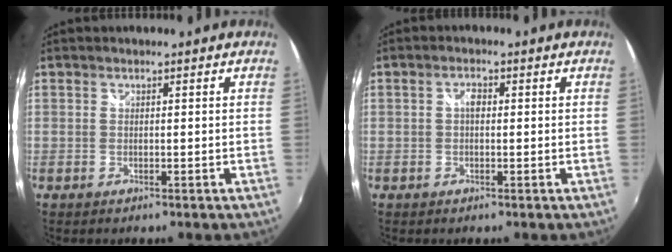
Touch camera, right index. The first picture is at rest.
{"total": 1.7, "force": [0.0, 1.0, 1.4], "torque": [-0.025, 0.006, -0.003]}